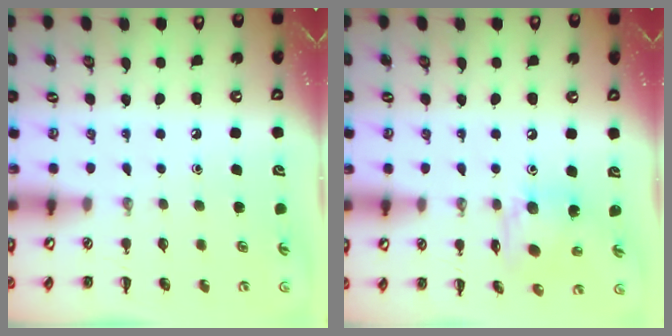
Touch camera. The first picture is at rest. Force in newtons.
{"total": 8.8, "press": 8.8, "slide": 0.6}